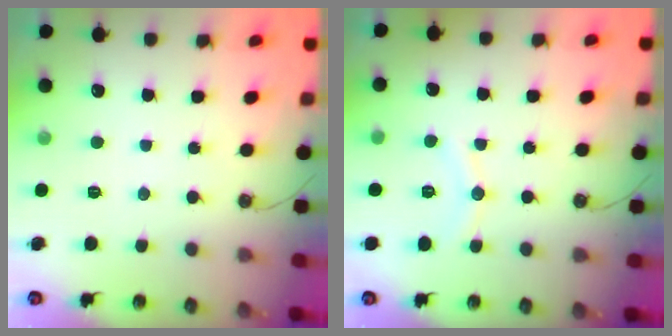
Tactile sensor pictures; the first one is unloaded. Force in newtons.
{"total": 6.9, "press": 6.8, "slide": 0.7}